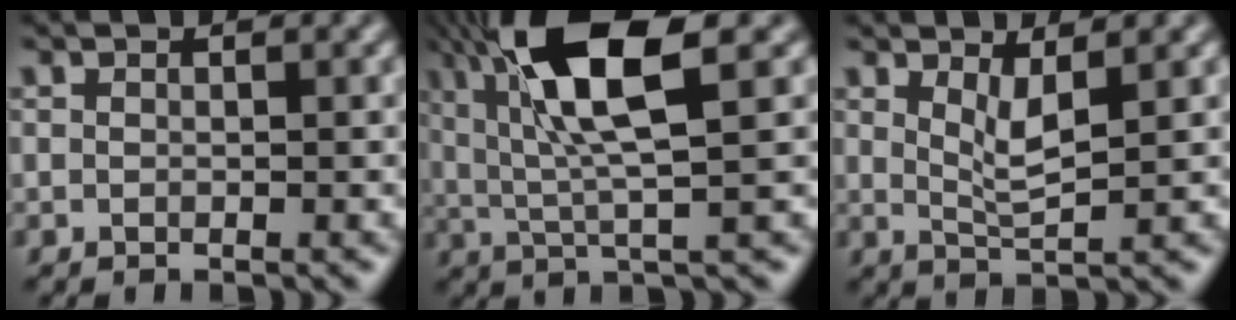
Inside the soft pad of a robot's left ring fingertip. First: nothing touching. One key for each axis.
{"total": 9.0, "fx": 3.1, "fy": 2.0, "fz": 8.2, "tx": -0.159, "ty": 0.010, "tz": 0.056}
{"total": 2.1, "fx": 0.8, "fy": 0.3, "fz": 1.9, "tx": -0.041, "ty": -0.007, "tz": 0.021}